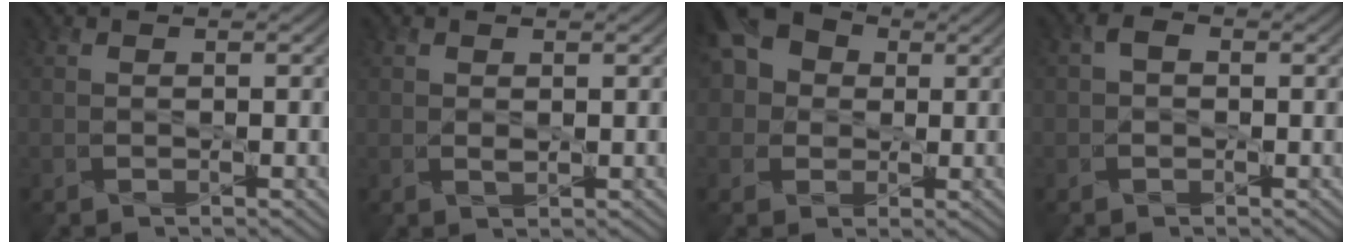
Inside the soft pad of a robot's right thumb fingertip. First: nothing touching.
{"total": 0.5, "force": [0.4, 0.3, 0.1], "torque": [-0.007, -0.001, 0.010]}
{"total": 7.4, "force": [2.0, 6.2, 3.5], "torque": [-0.094, 0.021, 0.018]}
{"total": 1.4, "force": [0.0, 1.2, 0.6], "torque": [-0.013, 0.006, -0.007]}